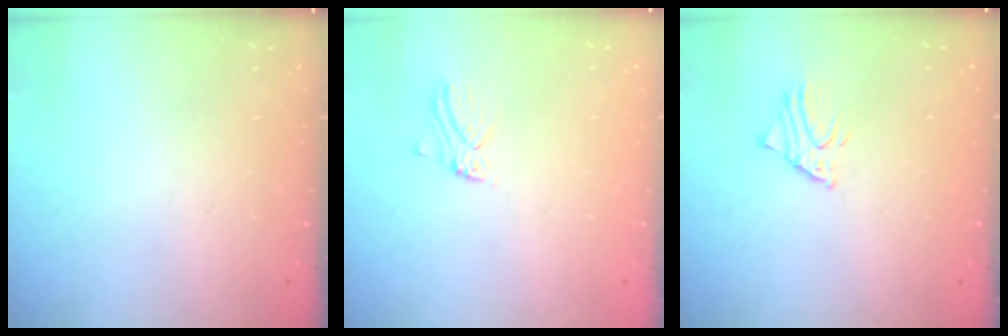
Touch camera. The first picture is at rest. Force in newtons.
{"total": 2.2, "press": 2.2, "slide": 0.3}
{"total": 2.0, "press": 2.0, "slide": 0.1}